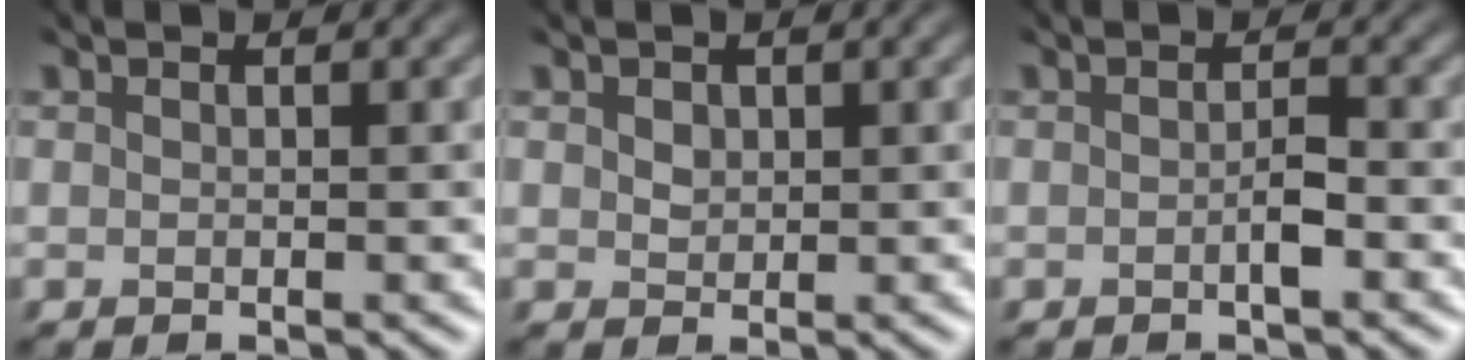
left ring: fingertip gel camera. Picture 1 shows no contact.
{"total": 1.0, "force": [0.2, 0.8, 0.5], "torque": [-0.021, -0.005, 0.016]}
{"total": 1.6, "force": [-1.2, 0.2, 1.0], "torque": [-0.025, -0.002, -0.016]}